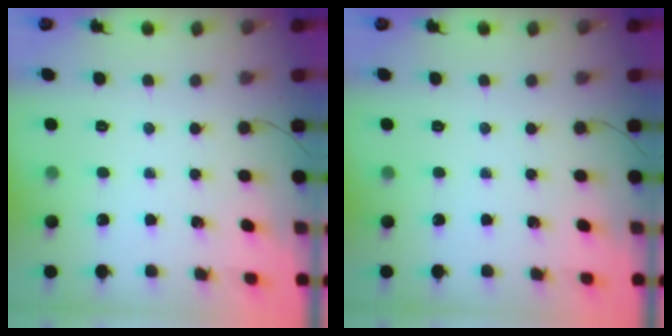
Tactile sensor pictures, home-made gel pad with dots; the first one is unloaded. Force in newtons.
{"total": 0.0}